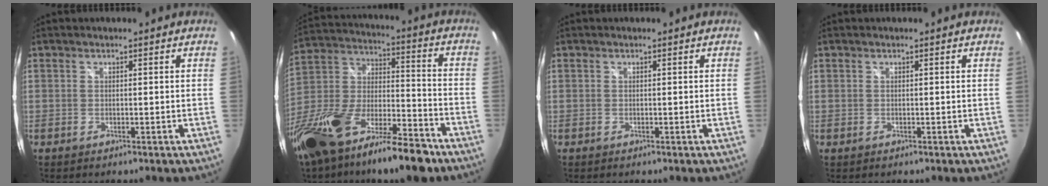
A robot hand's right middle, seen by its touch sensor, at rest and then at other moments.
{"total": 23.3, "force": [-14.7, 8.3, 16.1], "torque": [-0.317, -0.016, -0.255]}
{"total": 0.0}
{"total": 0.0}